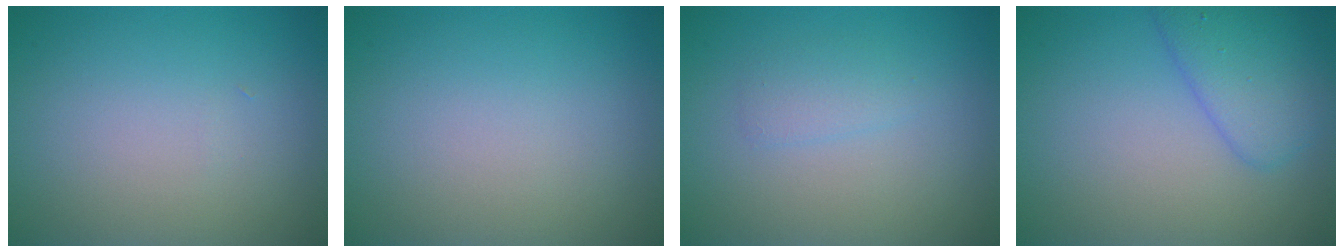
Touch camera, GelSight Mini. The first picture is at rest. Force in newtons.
{"total": 0.0}
{"total": 1.3, "press": 1.3, "slide": 0.0}
{"total": 3.6, "press": 3.6, "slide": 0.2}